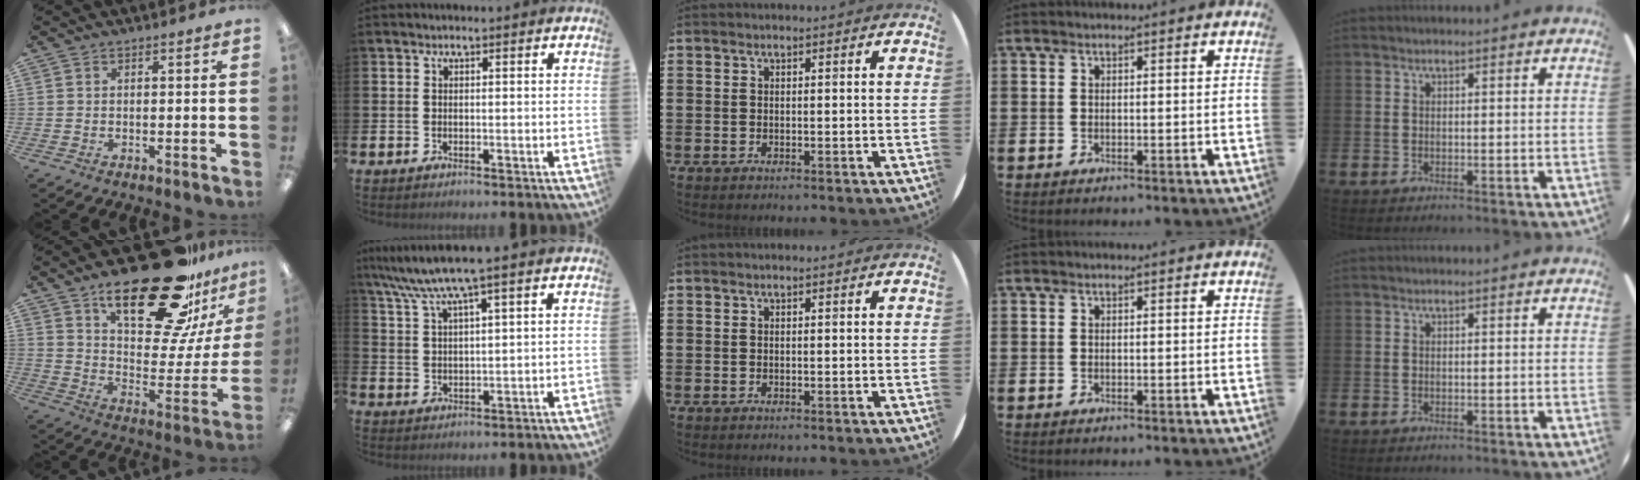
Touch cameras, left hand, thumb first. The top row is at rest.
{"thumb": {"total": 29.9, "force": [19.5, 11.3, 19.5], "torque": [-0.285, -0.121, 0.324]}, "index": {"total": 7.0, "force": [5.4, 0.2, 4.5], "torque": [-0.098, -0.016, 0.093]}}